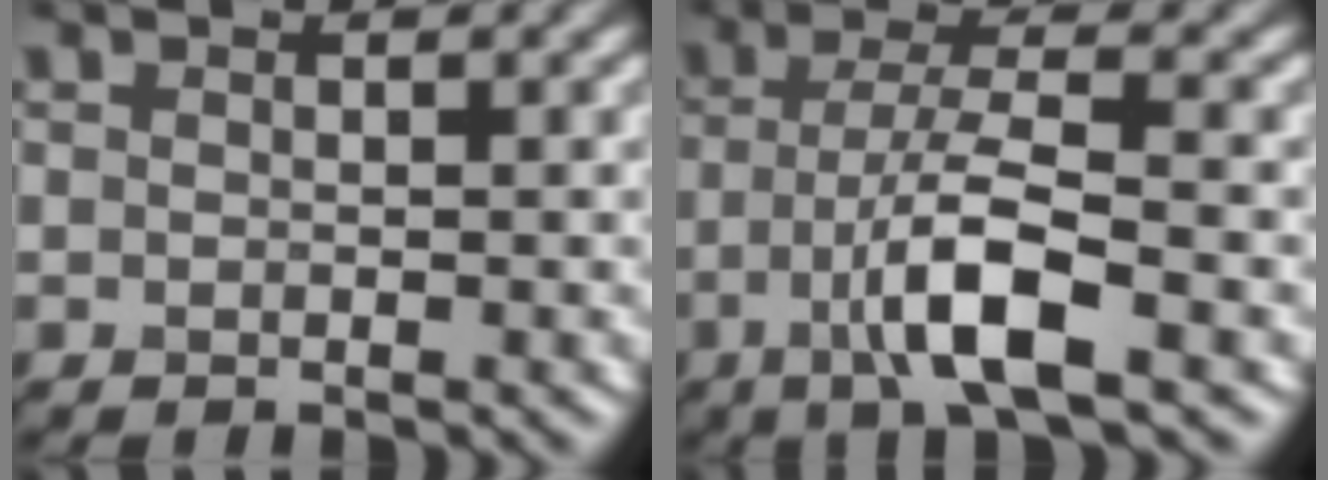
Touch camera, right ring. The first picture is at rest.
{"total": 6.2, "force": [-2.0, 1.4, 5.7], "torque": [-0.104, 0.006, -0.042]}